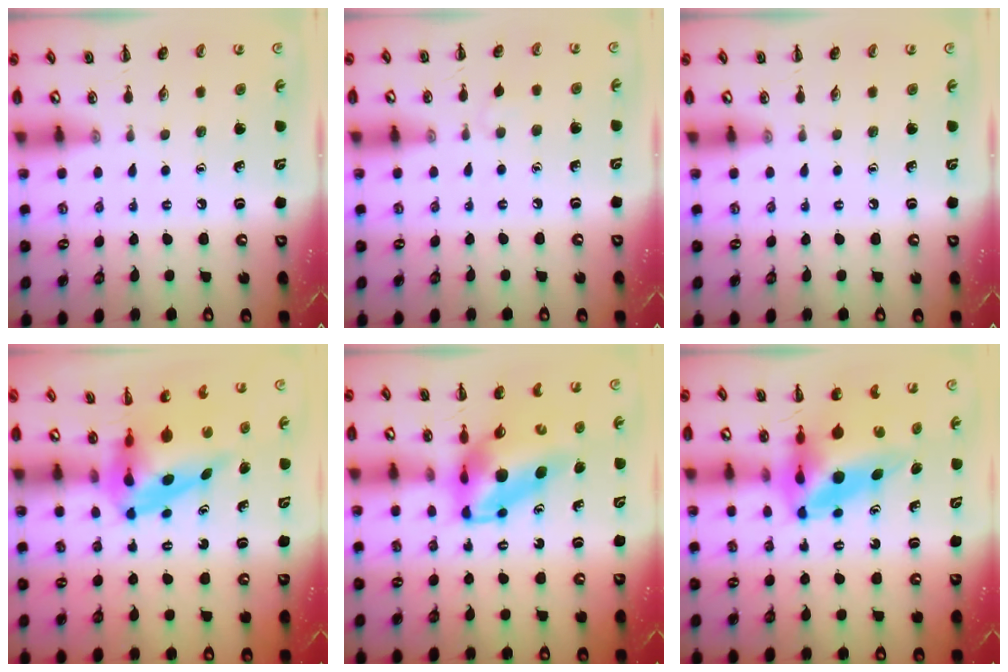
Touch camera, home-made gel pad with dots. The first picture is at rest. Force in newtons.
{"total": 2.8, "press": 2.5, "slide": 1.1}
{"total": 0.0}
{"total": 6.5, "press": 6.3, "slide": 1.6}
{"total": 7.6, "press": 7.3, "slide": 2.0}
{"total": 7.5, "press": 7.3, "slide": 1.7}